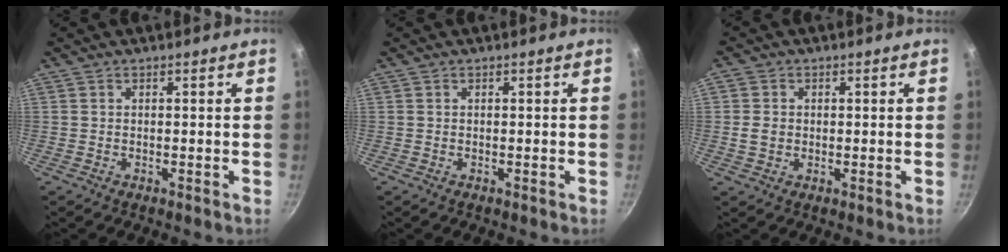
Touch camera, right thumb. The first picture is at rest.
{"total": 0.0}
{"total": 3.4, "force": [-0.1, 3.0, 1.6], "torque": [-0.020, 0.003, -0.004]}